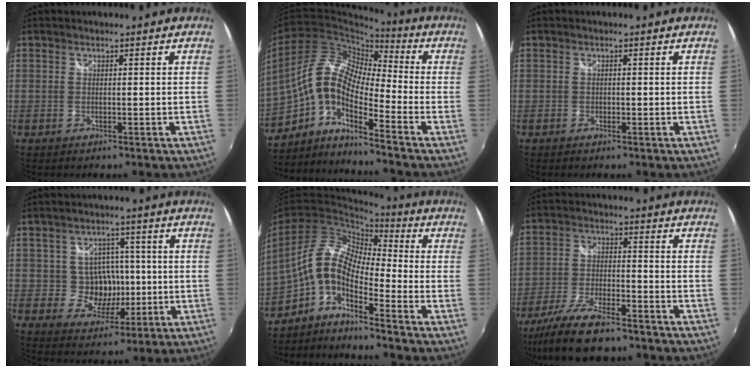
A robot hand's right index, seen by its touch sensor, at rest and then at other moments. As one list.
[{"total": 10.8, "force": [-4.0, 3.6, 9.4], "torque": [-0.165, 0.010, -0.094]}, {"total": 0.5, "force": [-0.4, 0.3, 0.1], "torque": [-0.003, -0.001, -0.007]}, {"total": 7.1, "force": [-0.4, 6.7, 2.2], "torque": [-0.046, 0.014, 0.003]}, {"total": 8.0, "force": [-3.9, 2.6, 6.5], "torque": [-0.112, 0.012, -0.091]}, {"total": 13.9, "force": [-11.4, 3.6, 7.2], "torque": [-0.164, -0.027, -0.201]}]